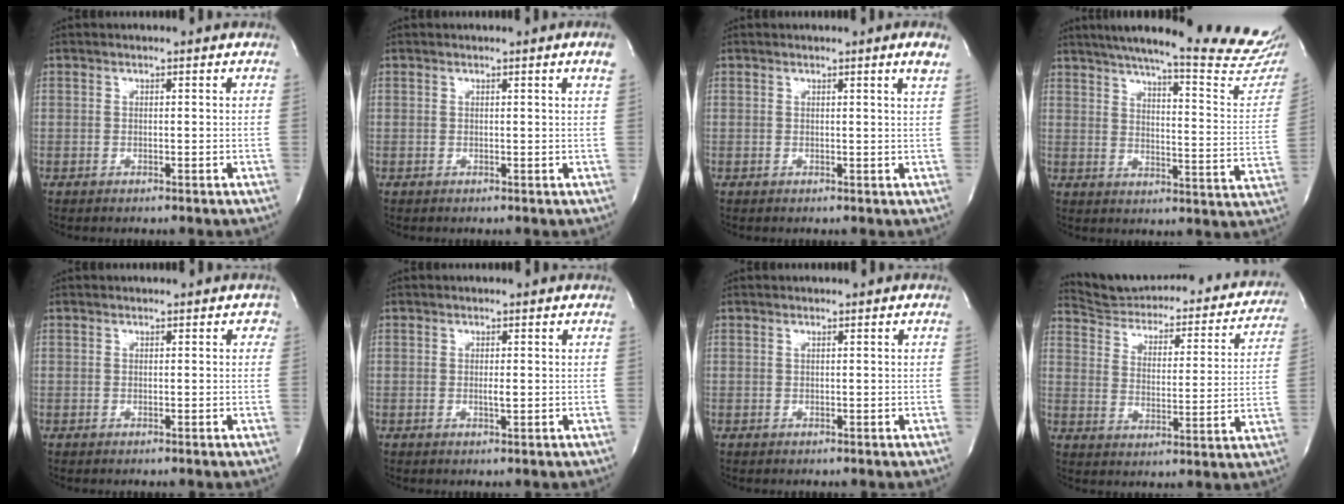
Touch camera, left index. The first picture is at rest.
{"total": 1.3, "force": [0.9, -0.4, 0.9], "torque": [-0.019, -0.007, 0.009]}
{"total": 1.8, "force": [1.2, -0.6, 1.2], "torque": [-0.023, -0.012, 0.013]}
{"total": 27.4, "force": [24.1, 0.9, 13.0], "torque": [-0.195, -0.085, 0.293]}
{"total": 0.8, "force": [0.3, 0.7, 0.2], "torque": [0.011, 0.009, 0.000]}
{"total": 1.0, "force": [0.0, 0.1, 1.0], "torque": [-0.021, -0.001, 0.000]}
{"total": 0.0}
{"total": 22.3, "force": [20.6, 5.9, 6.0], "torque": [-0.075, -0.041, 0.259]}